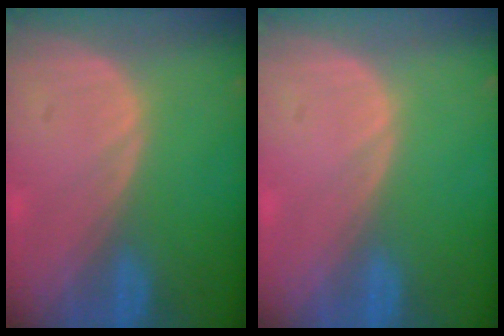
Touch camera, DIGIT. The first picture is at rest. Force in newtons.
{"total": 0.0}